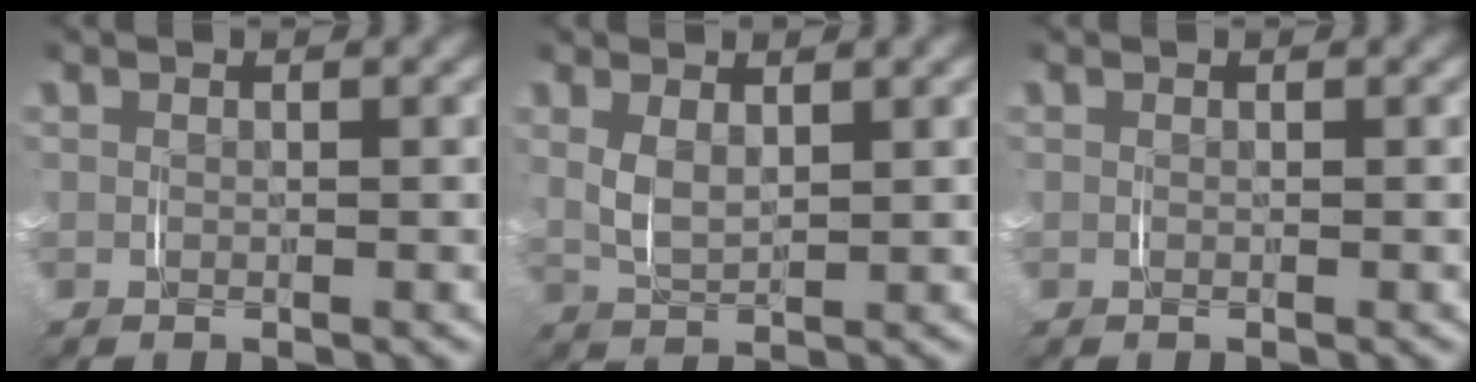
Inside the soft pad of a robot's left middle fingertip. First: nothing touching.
{"total": 2.1, "force": [0.9, 0.7, 1.7], "torque": [-0.043, -0.008, 0.023]}
{"total": 0.0}